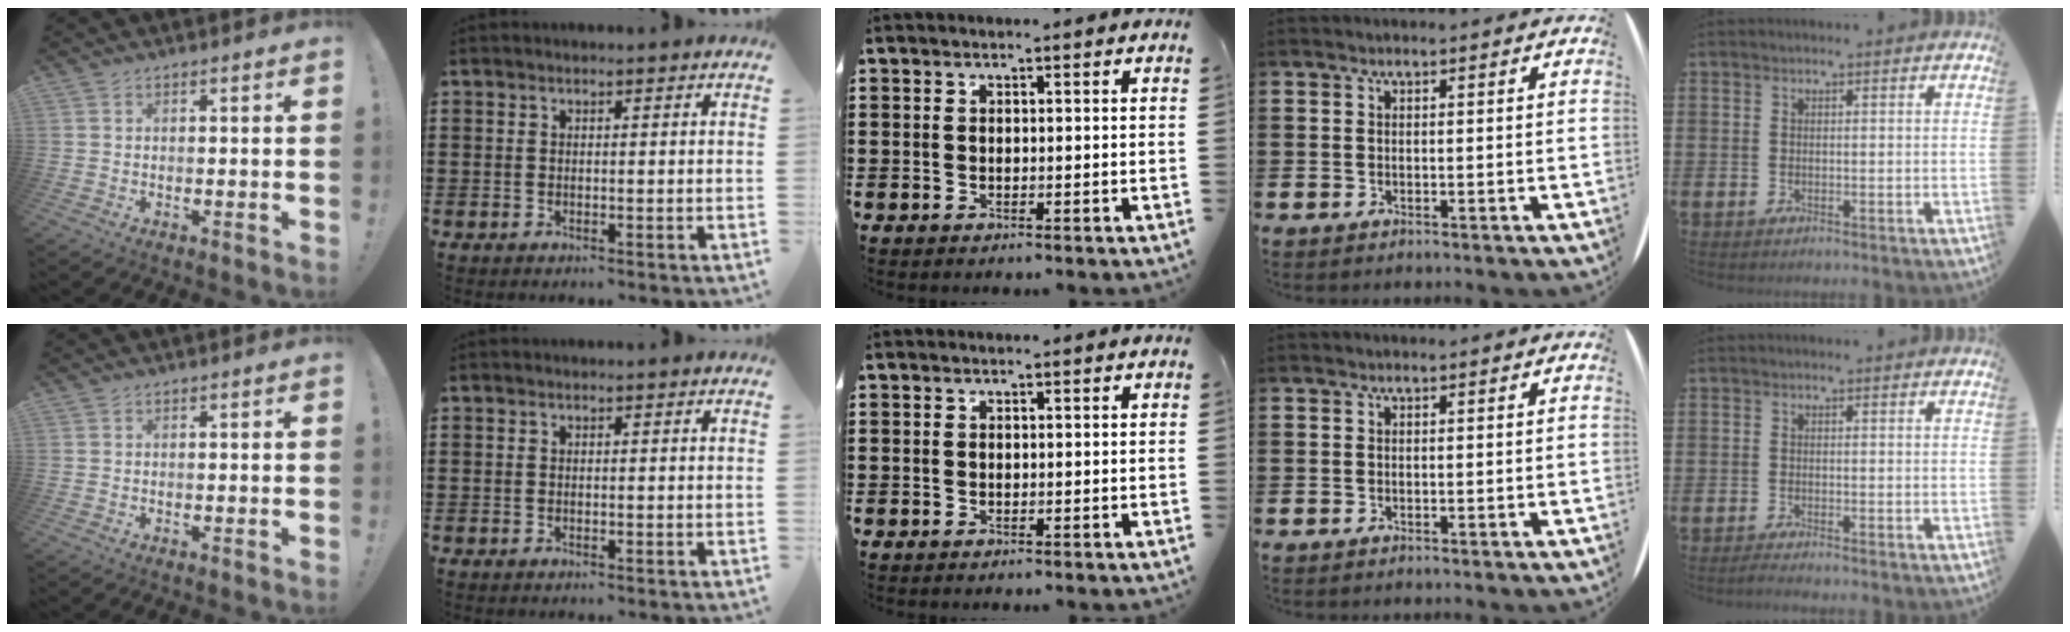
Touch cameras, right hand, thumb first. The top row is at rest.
{"little": {"total": 0.7, "force": [-0.5, 0.0, 0.5], "torque": [-0.009, -0.002, -0.010]}}